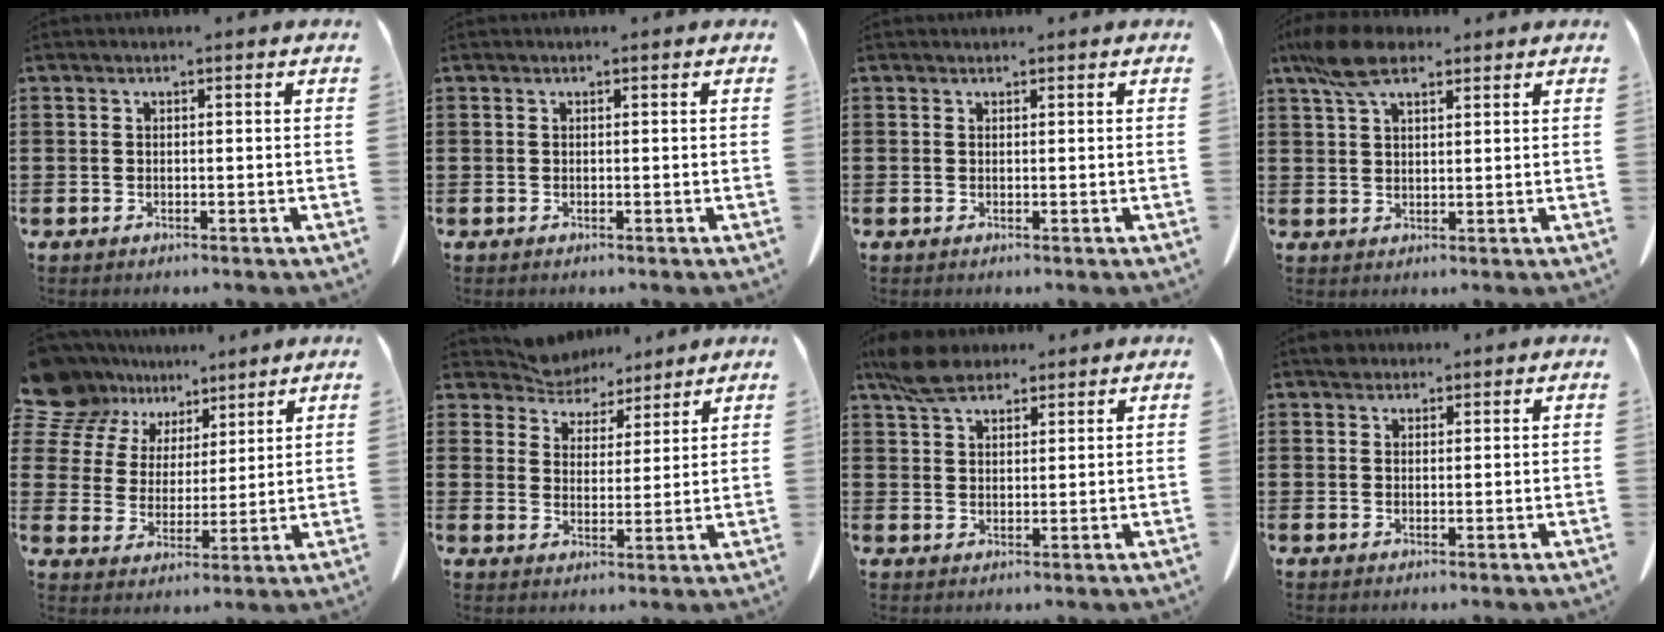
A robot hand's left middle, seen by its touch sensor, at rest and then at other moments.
{"total": 0.0}
{"total": 0.7, "force": [0.5, 0.4, 0.0], "torque": [-0.002, 0.000, 0.010]}
{"total": 6.9, "force": [4.6, 2.7, 4.5], "torque": [-0.100, 0.001, 0.086]}
{"total": 9.4, "force": [7.5, 5.6, 1.1], "torque": [-0.070, -0.037, 0.146]}
{"total": 5.8, "force": [5.4, 2.2, 0.1], "torque": [-0.035, -0.030, 0.097]}
{"total": 6.1, "force": [4.8, 2.6, 2.8], "torque": [-0.069, 0.001, 0.092]}
{"total": 2.1, "force": [1.7, 1.1, 0.4], "torque": [-0.004, -0.001, 0.033]}